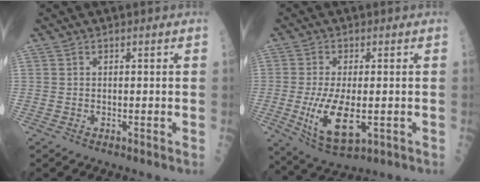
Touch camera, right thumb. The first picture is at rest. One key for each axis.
{"total": 11.4, "fx": -2.2, "fy": 4.8, "fz": 10.1, "tx": -0.189, "ty": -0.020, "tz": -0.029}